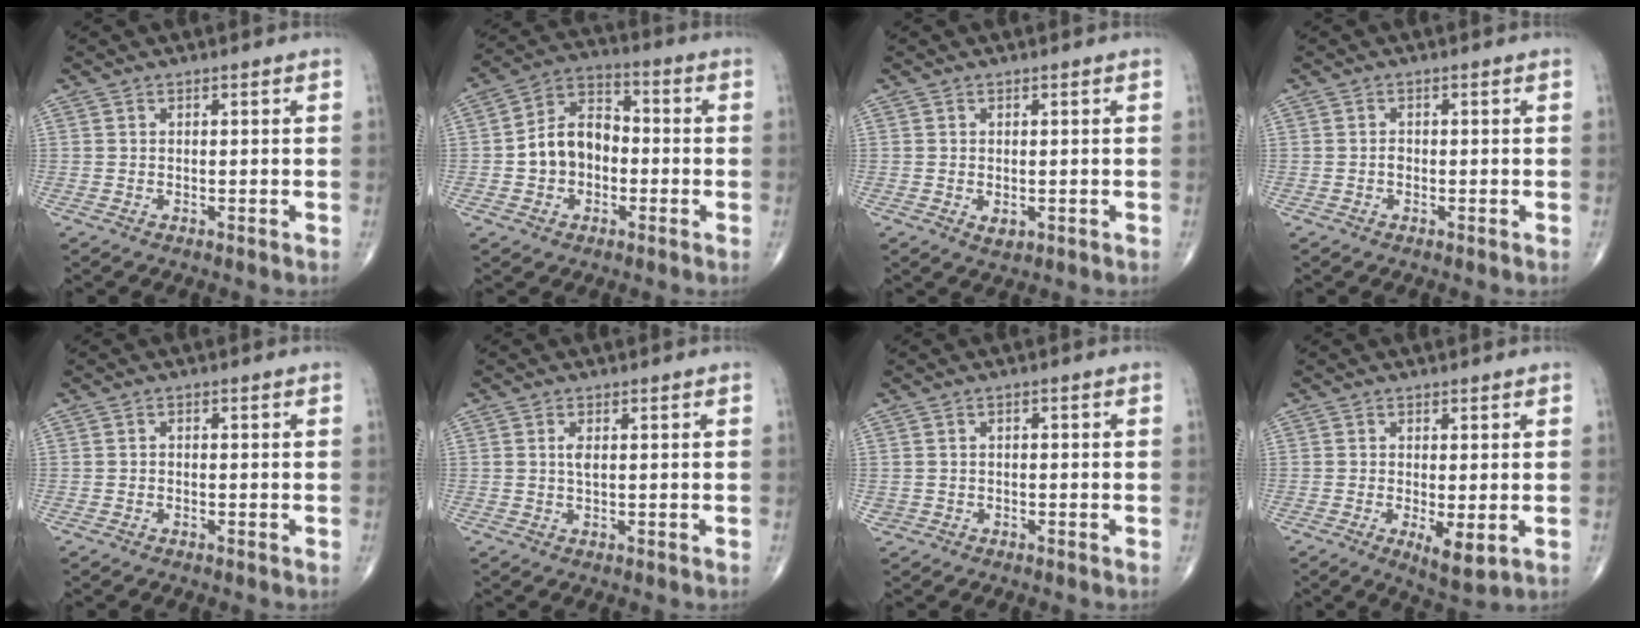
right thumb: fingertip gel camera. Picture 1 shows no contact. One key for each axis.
{"total": 10.3, "fx": -1.3, "fy": 7.7, "fz": 6.8, "tx": -0.094, "ty": 0.037, "tz": -0.036}
{"total": 1.6, "fx": -0.3, "fy": 1.1, "fz": 1.2, "tx": -0.016, "ty": -0.003, "tz": 0.000}
{"total": 0.9, "fx": -0.3, "fy": 0.7, "fz": 0.5, "tx": -0.005, "ty": 0.003, "tz": -0.008}
{"total": 0.5, "fx": -0.2, "fy": 0.4, "fz": 0.2, "tx": -0.002, "ty": 0.002, "tz": -0.007}
{"total": 0.9, "fx": 0.3, "fy": 0.1, "fz": 0.8, "tx": -0.020, "ty": -0.004, "tz": 0.006}
{"total": 1.3, "fx": -0.3, "fy": 1.2, "fz": 0.3, "tx": -0.001, "ty": 0.006, "tz": -0.006}
{"total": 5.3, "fx": -1.1, "fy": 1.8, "fz": 4.8, "tx": -0.081, "ty": -0.018, "tz": -0.013}